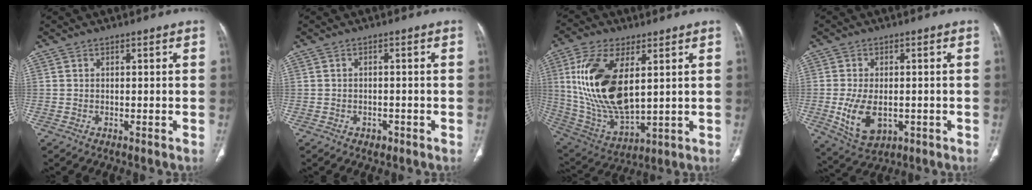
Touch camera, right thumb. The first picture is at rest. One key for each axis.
{"total": 1.7, "fx": -0.9, "fy": 1.3, "fz": 0.6, "tx": -0.007, "ty": 0.004, "tz": -0.010}
{"total": 20.2, "fx": 4.7, "fy": 9.8, "fz": 17.1, "tx": -0.340, "ty": -0.025, "tz": 0.099}
{"total": 9.0, "fx": -1.7, "fy": 5.5, "fz": 7.0, "tx": -0.126, "ty": -0.006, "tz": -0.014}